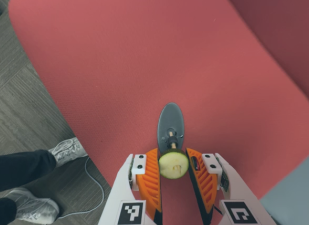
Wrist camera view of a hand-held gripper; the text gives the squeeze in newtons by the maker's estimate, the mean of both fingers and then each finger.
{"total": 7.4, "left": 8.0, "right": 6.8}